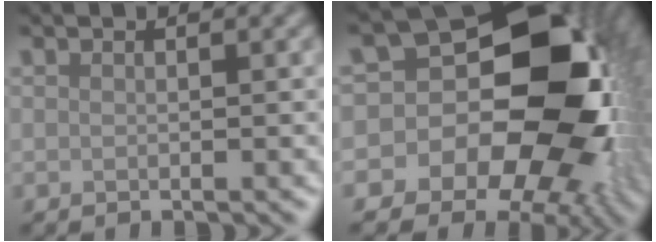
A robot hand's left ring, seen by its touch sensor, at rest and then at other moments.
{"total": 19.9, "force": [-0.5, 15.4, 12.6], "torque": [-0.154, 0.003, -0.025]}